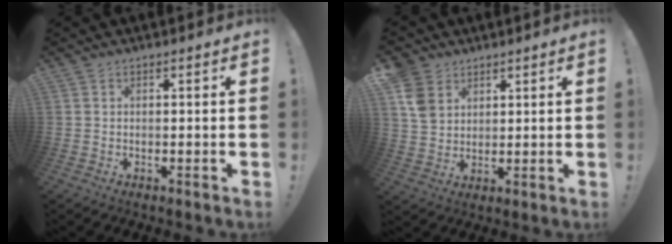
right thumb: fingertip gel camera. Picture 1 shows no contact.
{"total": 8.5, "force": [4.3, 6.6, 3.3], "torque": [-0.060, -0.013, 0.091]}